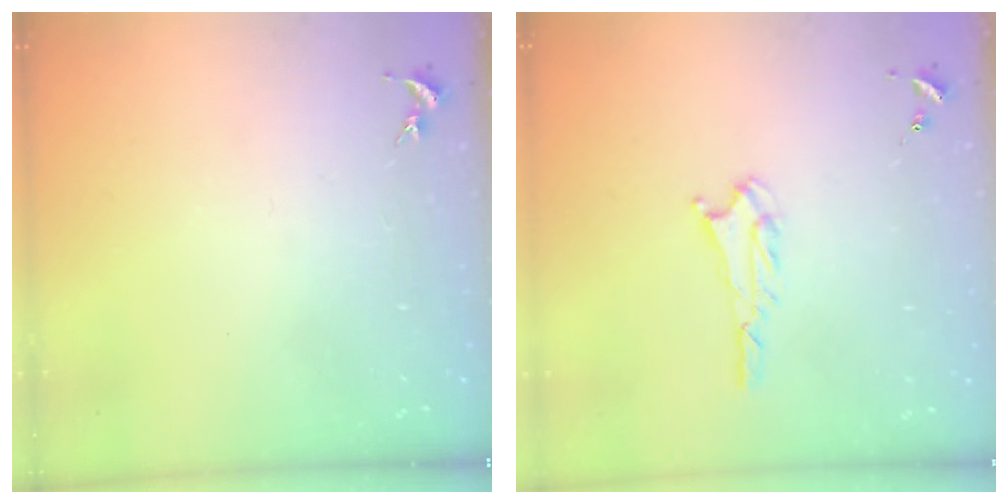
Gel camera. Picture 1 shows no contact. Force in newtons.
{"total": 1.6, "press": 1.6, "slide": 0.1}